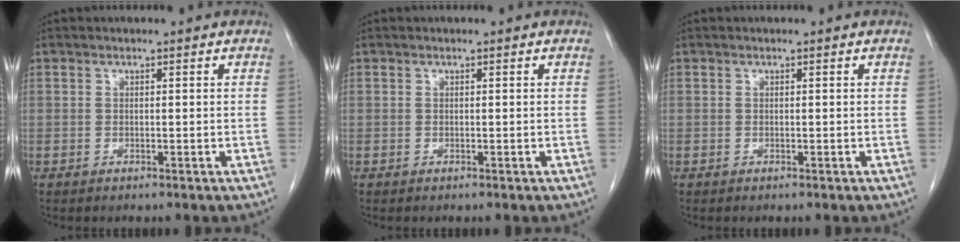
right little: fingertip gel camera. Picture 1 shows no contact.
{"total": 0.0}
{"total": 0.0}